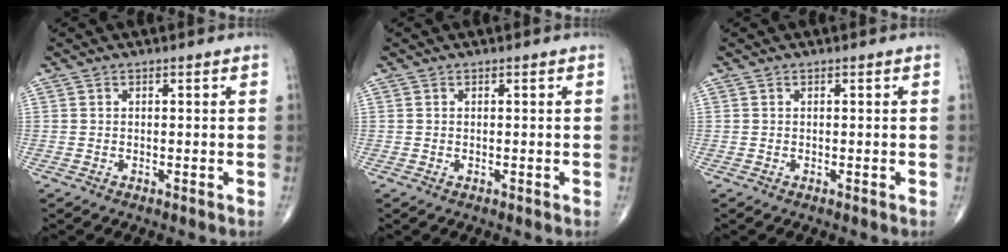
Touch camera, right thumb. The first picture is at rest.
{"total": 0.0}
{"total": 0.0}